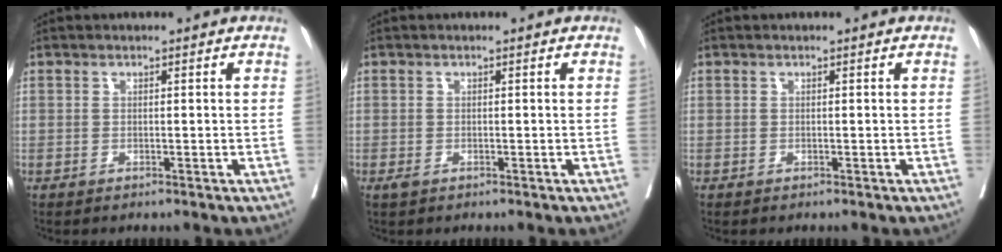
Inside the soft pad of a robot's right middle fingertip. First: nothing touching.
{"total": 0.8, "force": [-0.4, 0.4, 0.5], "torque": [-0.013, -0.002, -0.004]}
{"total": 0.0}